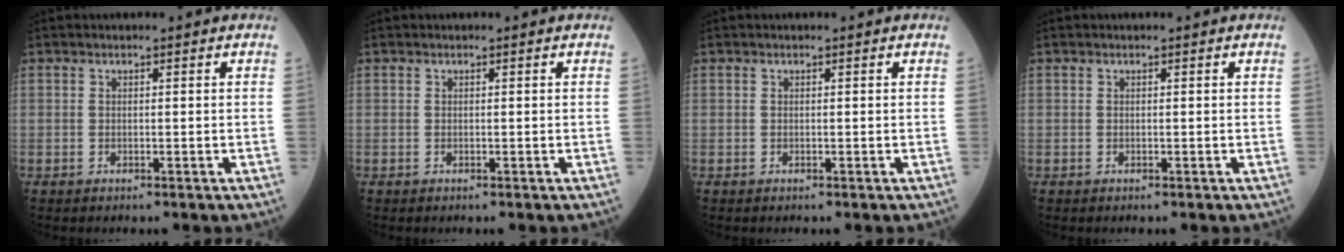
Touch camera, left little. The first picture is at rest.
{"total": 0.0}
{"total": 0.0}
{"total": 0.0}